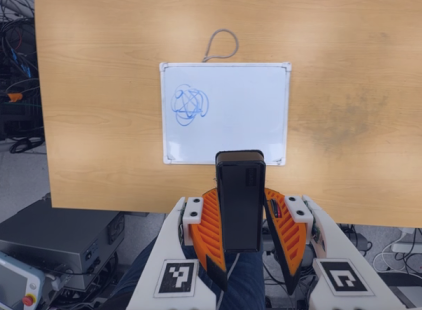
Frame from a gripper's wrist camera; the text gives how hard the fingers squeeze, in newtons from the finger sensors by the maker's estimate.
{"total": 5.5, "left": 5.1, "right": 6.0}